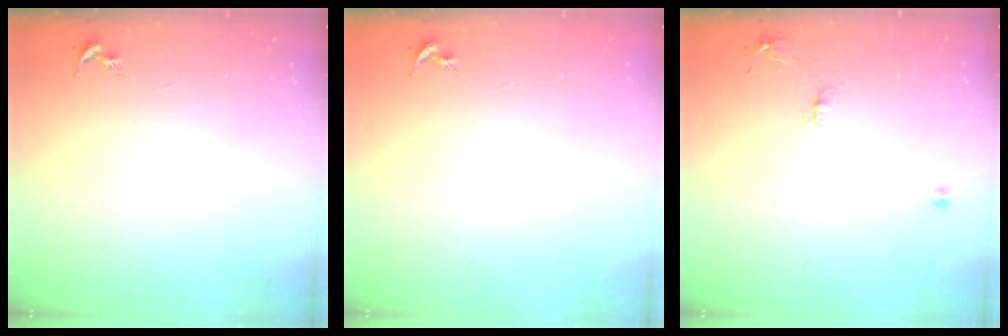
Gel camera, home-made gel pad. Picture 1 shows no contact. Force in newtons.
{"total": 0.0}
{"total": 7.2, "press": 7.2, "slide": 0.8}